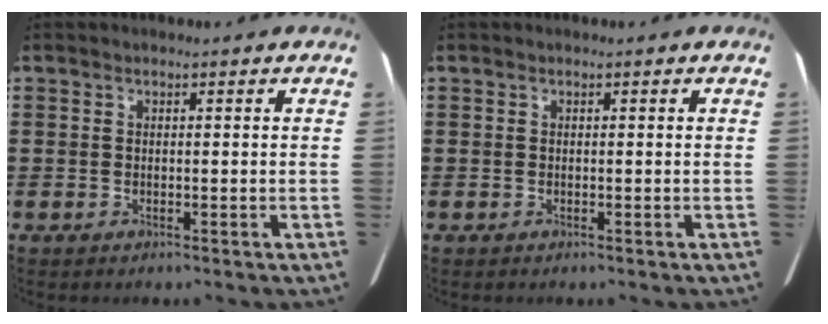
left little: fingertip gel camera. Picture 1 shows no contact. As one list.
[{"total": 0.0}]